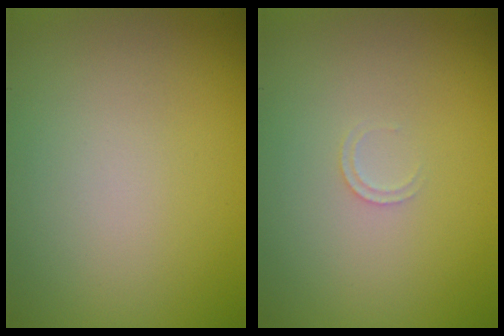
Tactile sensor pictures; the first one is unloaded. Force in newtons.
{"total": 0.7, "press": 0.7, "slide": 0.1}